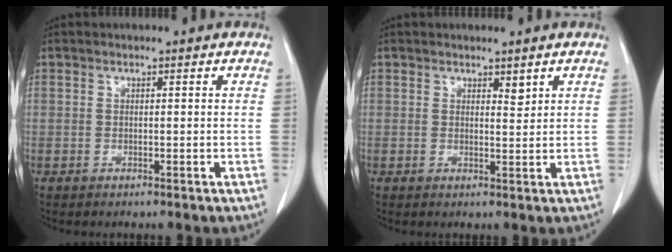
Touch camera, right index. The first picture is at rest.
{"total": 1.4, "force": [1.1, 0.4, 0.8], "torque": [-0.011, -0.009, 0.018]}